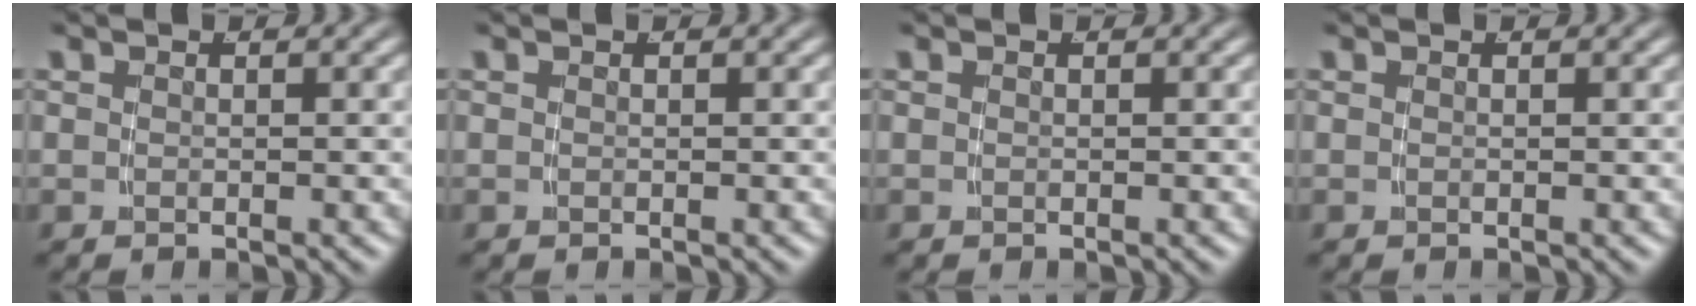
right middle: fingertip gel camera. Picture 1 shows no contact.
{"total": 0.0}
{"total": 0.0}
{"total": 0.0}